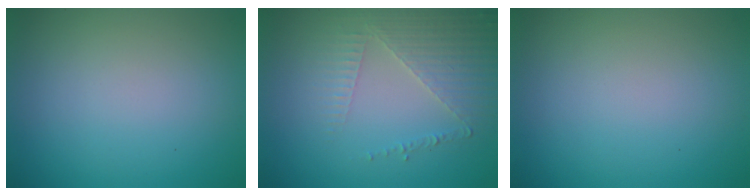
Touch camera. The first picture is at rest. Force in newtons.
{"total": 3.7, "press": 3.1, "slide": 2.0}
{"total": 0.0}